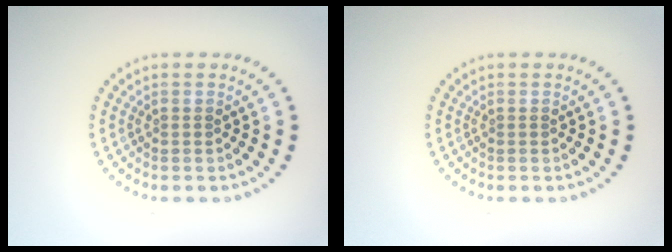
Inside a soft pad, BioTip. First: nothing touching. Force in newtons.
{"total": 0.0}